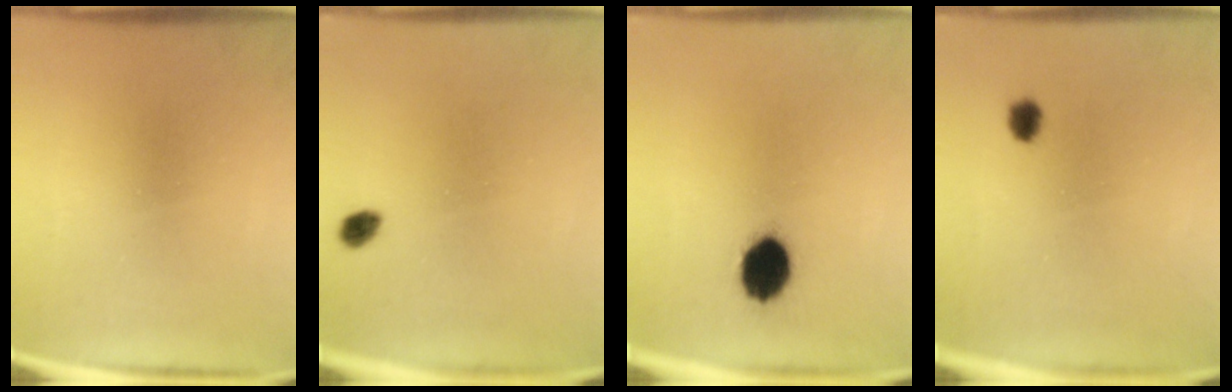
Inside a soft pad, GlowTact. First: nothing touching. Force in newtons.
{"total": 2.2}
{"total": 9.5}
{"total": 2.1}